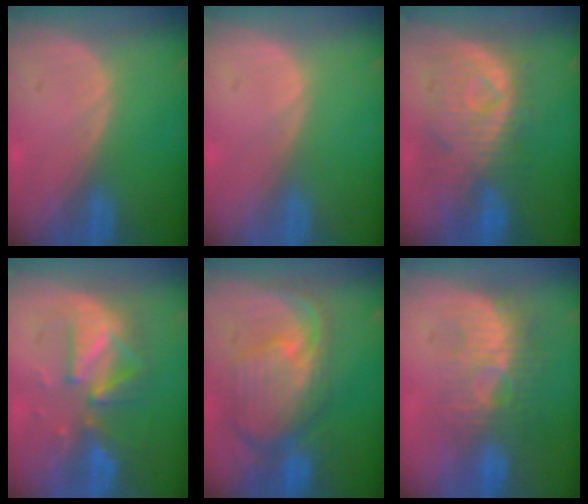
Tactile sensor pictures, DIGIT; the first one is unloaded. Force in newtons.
{"total": 0.0}
{"total": 9.8, "press": 9.1, "slide": 3.6}
{"total": 8.1, "press": 8.1, "slide": 0.8}
{"total": 10.9, "press": 9.6, "slide": 5.2}
{"total": 8.7, "press": 8.2, "slide": 2.8}